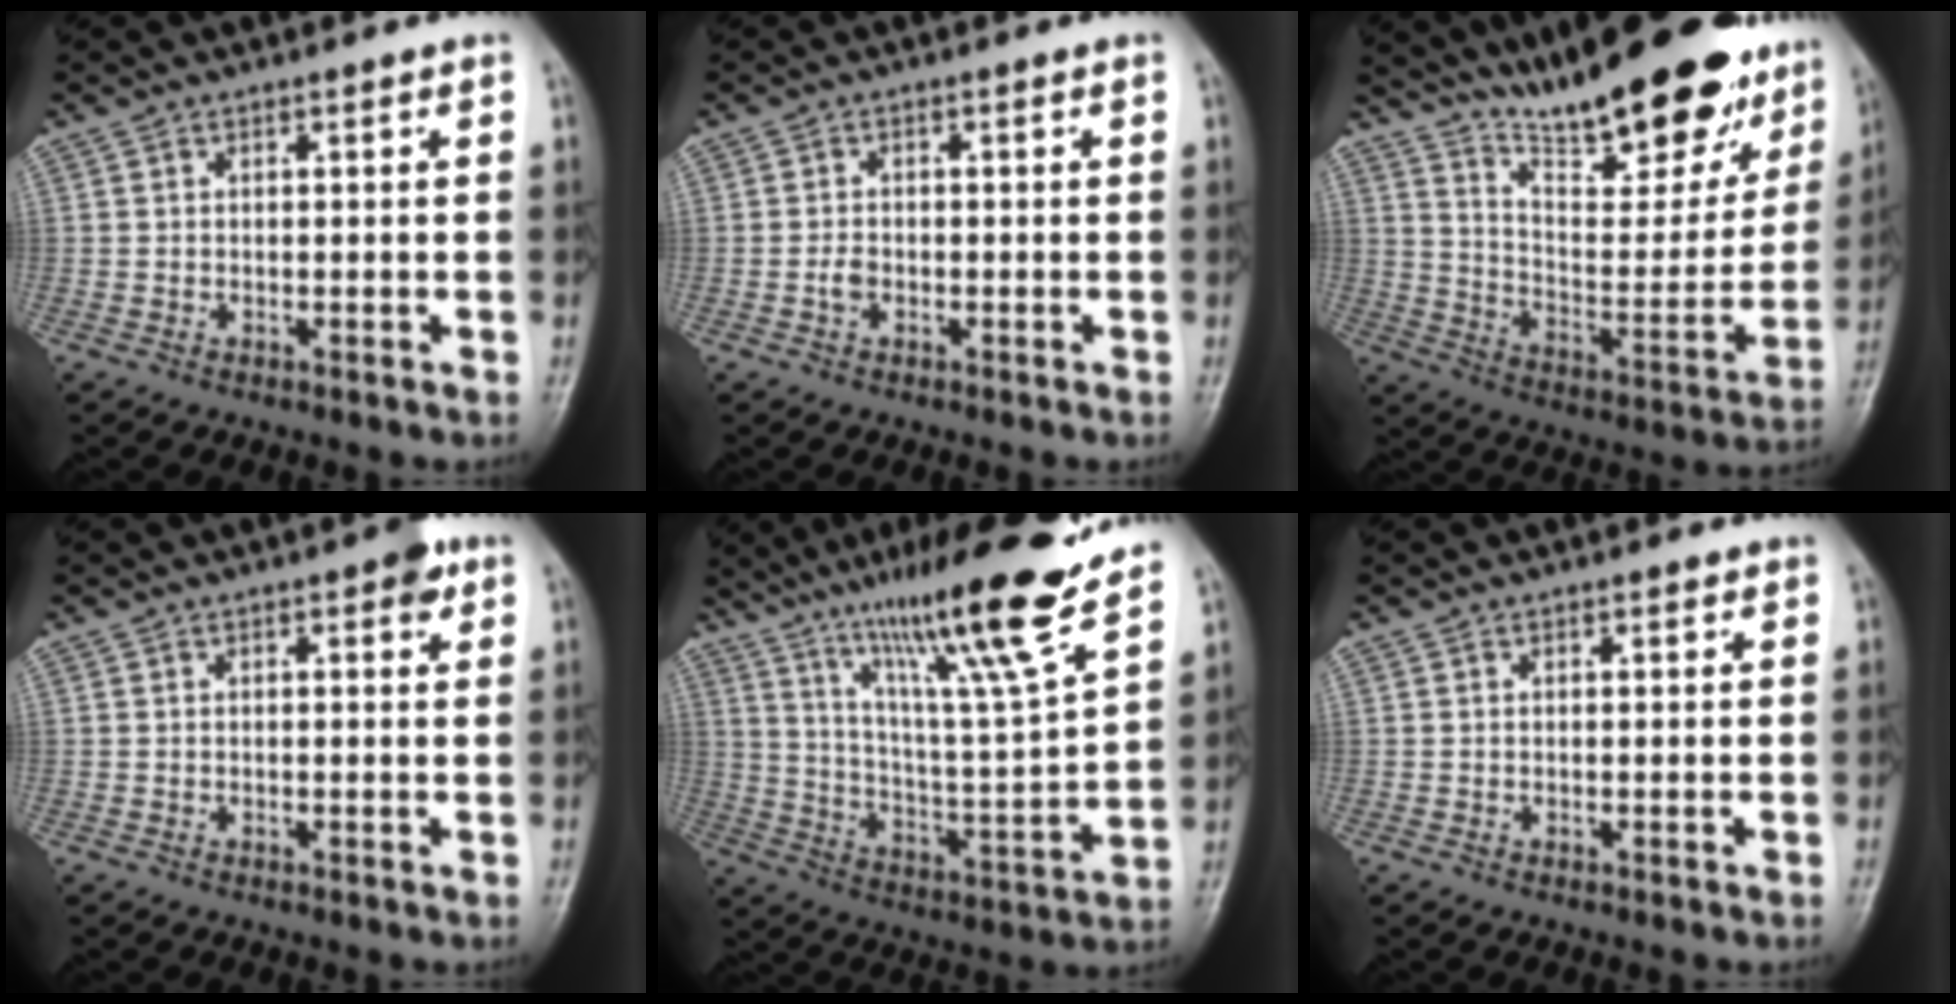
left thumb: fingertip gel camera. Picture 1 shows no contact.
{"total": 1.6, "force": [-0.6, 1.1, 1.0], "torque": [-0.016, 0.003, -0.014]}
{"total": 25.0, "force": [18.8, 7.3, 14.7], "torque": [-0.176, -0.093, 0.296]}
{"total": 2.9, "force": [1.5, 1.2, 2.2], "torque": [-0.019, -0.003, 0.015]}
{"total": 21.0, "force": [14.8, 0.7, 14.9], "torque": [-0.217, -0.074, 0.248]}
{"total": 0.9, "force": [0.7, 0.4, 0.4], "torque": [-0.005, -0.003, 0.008]}